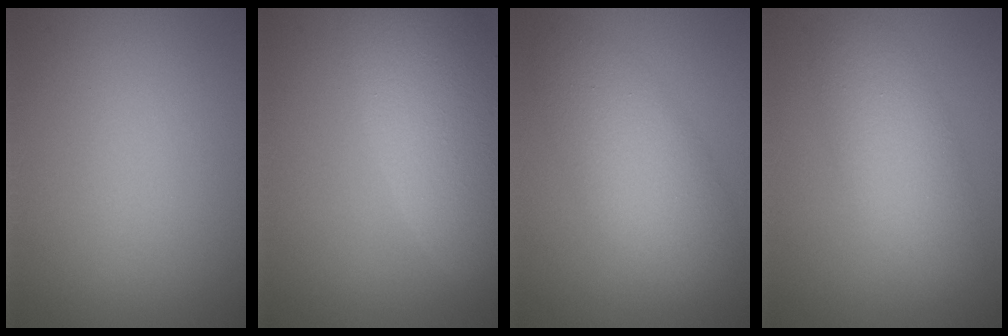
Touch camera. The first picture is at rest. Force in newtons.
{"total": 9.2, "press": 9.1, "slide": 0.9}
{"total": 5.5, "press": 5.5, "slide": 0.1}
{"total": 4.5, "press": 4.5, "slide": 0.1}